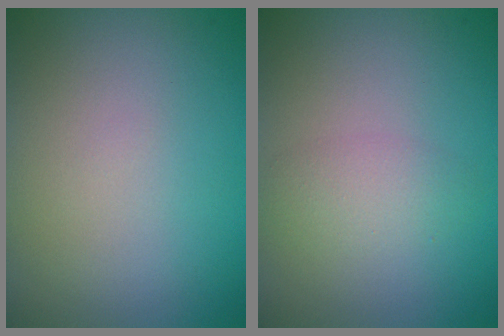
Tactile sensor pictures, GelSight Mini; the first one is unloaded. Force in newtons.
{"total": 2.2, "press": 2.2, "slide": 0.0}